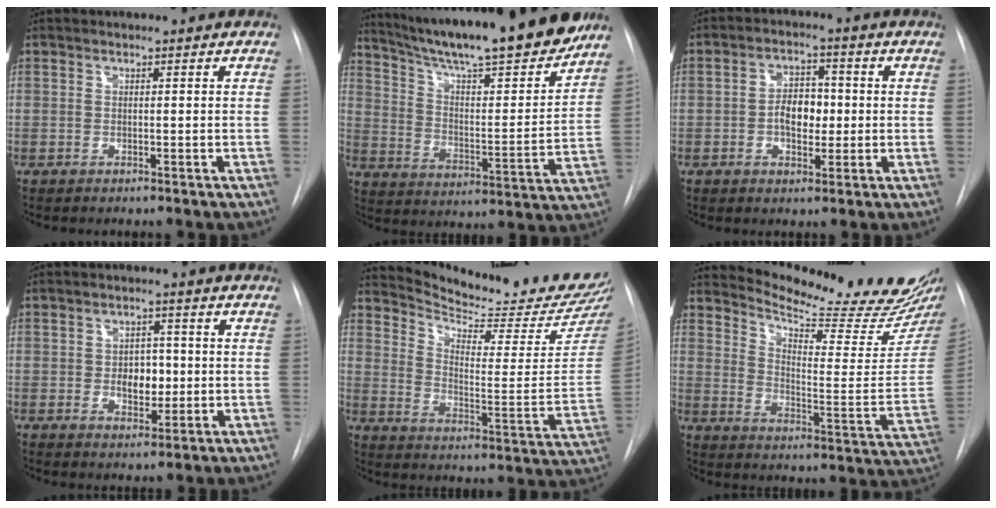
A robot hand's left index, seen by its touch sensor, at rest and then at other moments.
{"total": 23.2, "force": [19.8, 1.5, 12.0], "torque": [-0.200, -0.034, 0.293]}
{"total": 5.5, "force": [-0.9, 3.3, 4.3], "torque": [-0.074, 0.008, -0.015]}
{"total": 4.6, "force": [-0.7, 3.0, 3.4], "torque": [-0.043, 0.000, -0.004]}
{"total": 19.4, "force": [18.8, 0.0, 4.5], "torque": [-0.078, -0.125, 0.250]}
{"total": 22.1, "force": [20.7, 0.8, 7.7], "torque": [-0.117, -0.130, 0.264]}